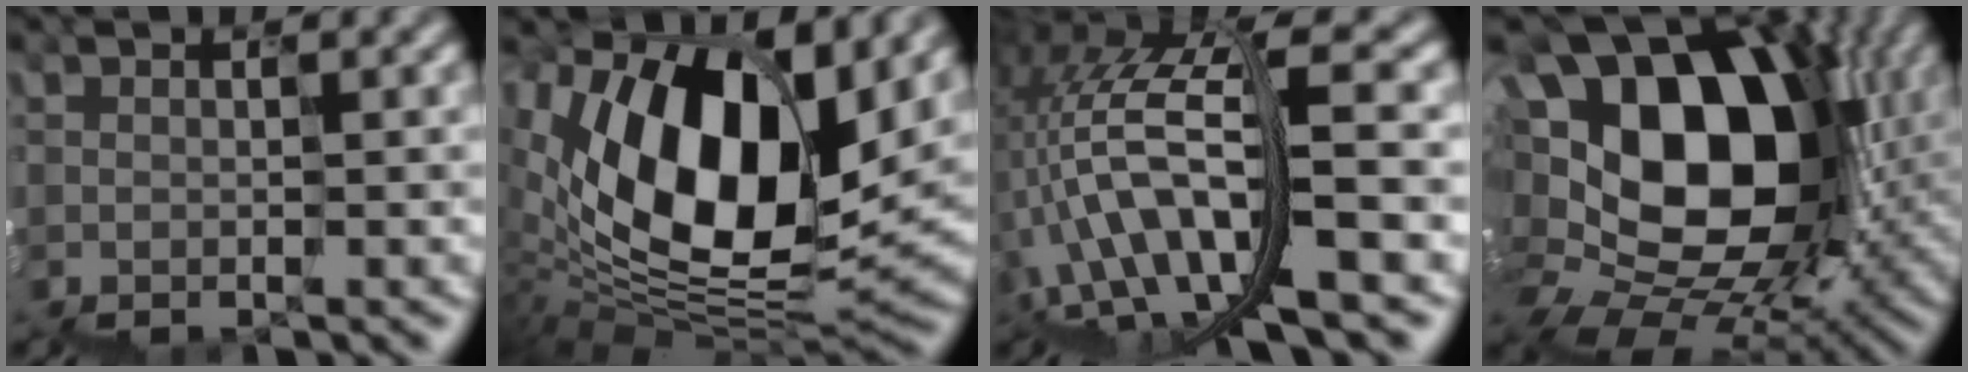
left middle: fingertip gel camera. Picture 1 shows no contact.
{"total": 12.7, "force": [4.6, 6.6, 9.8], "torque": [-0.185, 0.001, 0.069]}
{"total": 10.1, "force": [-2.9, 3.4, 9.0], "torque": [-0.205, 0.015, -0.052]}
{"total": 15.6, "force": [3.3, 10.3, 11.3], "torque": [-0.205, 0.026, 0.051]}